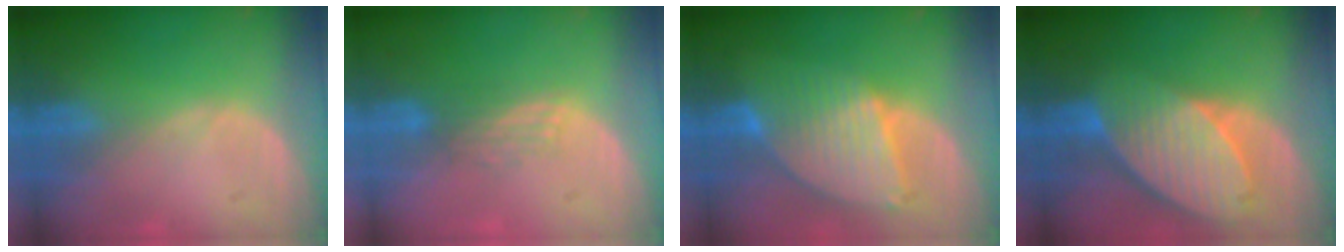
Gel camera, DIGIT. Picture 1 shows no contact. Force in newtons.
{"total": 2.8, "press": 2.4, "slide": 1.4}
{"total": 8.7, "press": 7.6, "slide": 4.2}
{"total": 10.2, "press": 8.9, "slide": 5.0}